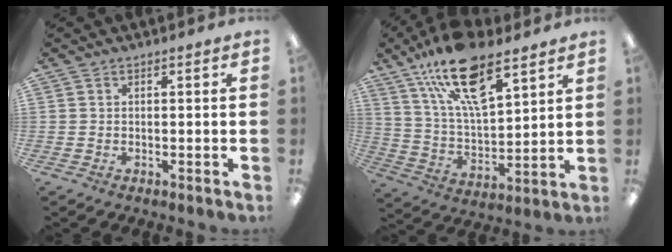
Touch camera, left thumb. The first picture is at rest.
{"total": 20.0, "force": [12.5, 7.9, 13.4], "torque": [-0.237, -0.051, 0.218]}